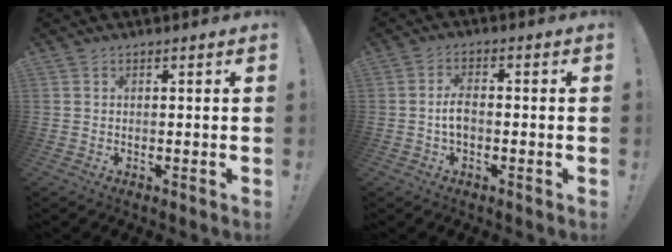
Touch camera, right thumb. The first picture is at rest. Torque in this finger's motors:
{"motor_torque": [-0.01, 0.11, 0.48, -0.16, 0.11]}